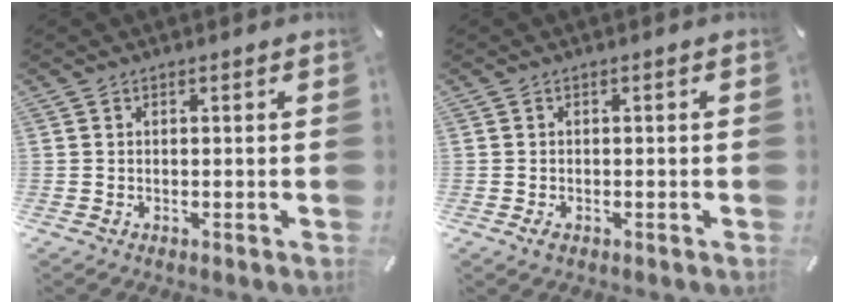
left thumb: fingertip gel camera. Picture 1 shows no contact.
{"total": 1.4, "force": [-0.7, 0.8, 0.9], "torque": [-0.016, 0.002, -0.013]}